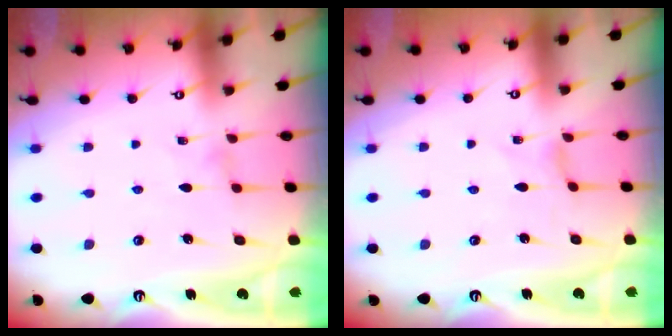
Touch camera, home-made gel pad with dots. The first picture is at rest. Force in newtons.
{"total": 0.0}